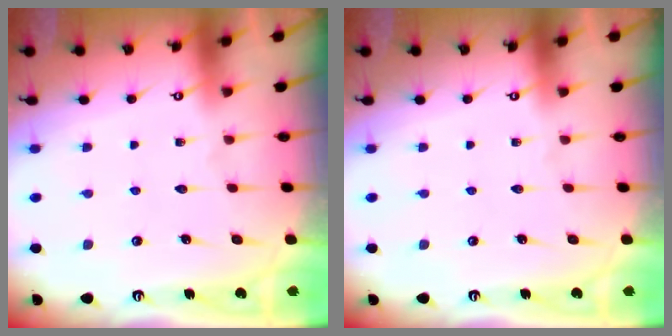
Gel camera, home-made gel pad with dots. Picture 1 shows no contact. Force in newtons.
{"total": 0.0}